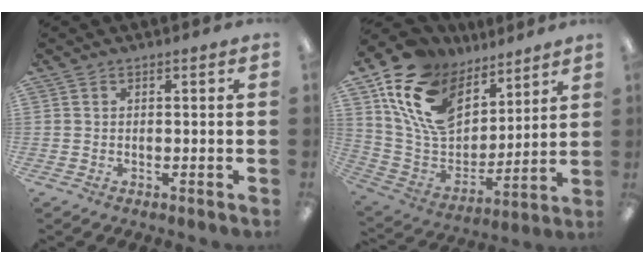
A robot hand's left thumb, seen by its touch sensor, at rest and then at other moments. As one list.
[{"total": 18.9, "force": [9.8, 12.4, 10.4], "torque": [-0.214, -0.046, 0.182]}]